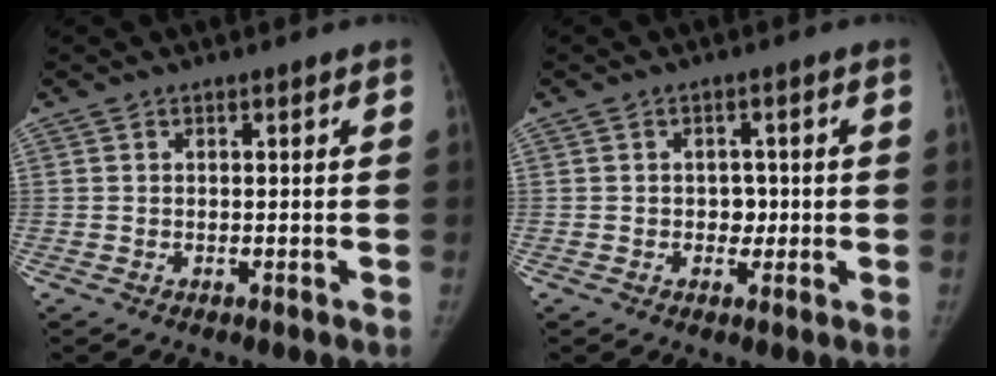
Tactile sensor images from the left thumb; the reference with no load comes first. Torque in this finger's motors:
{"motor_torque": [-0.06, 0.05, 0.12, 0.00, 0.00]}